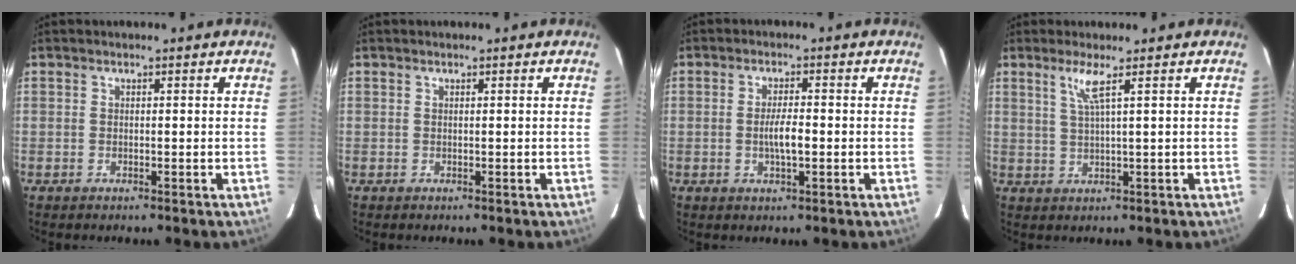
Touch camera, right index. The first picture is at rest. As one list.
[{"total": 0.0}, {"total": 3.9, "force": [-0.7, 0.8, 3.8], "torque": [-0.068, -0.003, -0.010]}, {"total": 3.3, "force": [1.8, -0.8, 2.7], "torque": [-0.049, -0.007, 0.037]}]